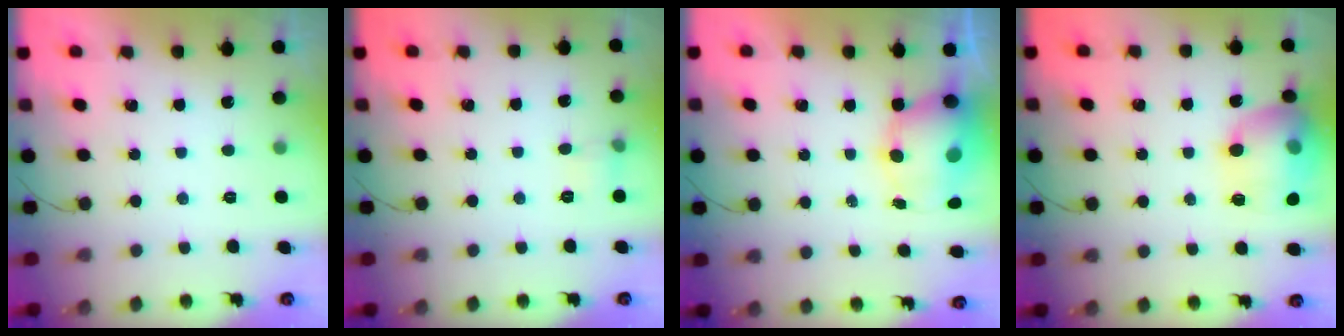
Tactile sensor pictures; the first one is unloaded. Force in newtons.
{"total": 4.7, "press": 4.5, "slide": 1.3}
{"total": 8.2, "press": 8.1, "slide": 1.5}
{"total": 16.5, "press": 16.5, "slide": 1.3}